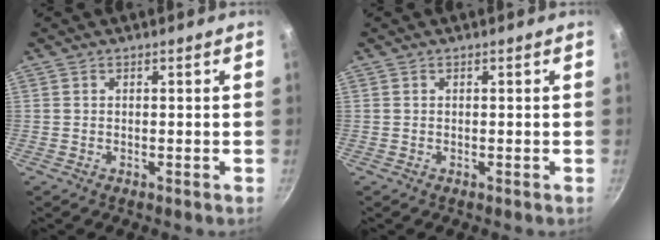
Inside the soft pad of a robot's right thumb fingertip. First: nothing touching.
{"total": 0.0}